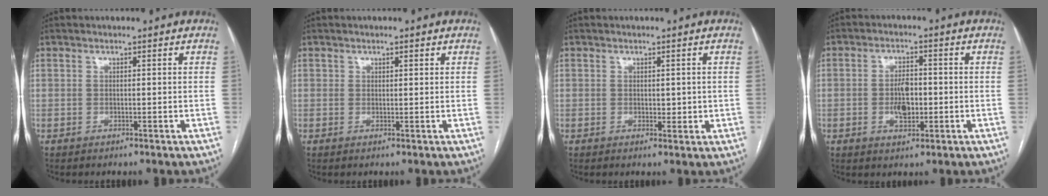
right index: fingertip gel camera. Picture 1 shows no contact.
{"total": 0.9, "force": [0.6, 0.4, 0.5], "torque": [-0.009, 0.002, 0.008]}
{"total": 2.0, "force": [0.2, 1.3, 1.4], "torque": [-0.017, -0.002, 0.006]}
{"total": 4.8, "force": [-0.7, 2.4, 4.0], "torque": [-0.073, 0.003, -0.010]}